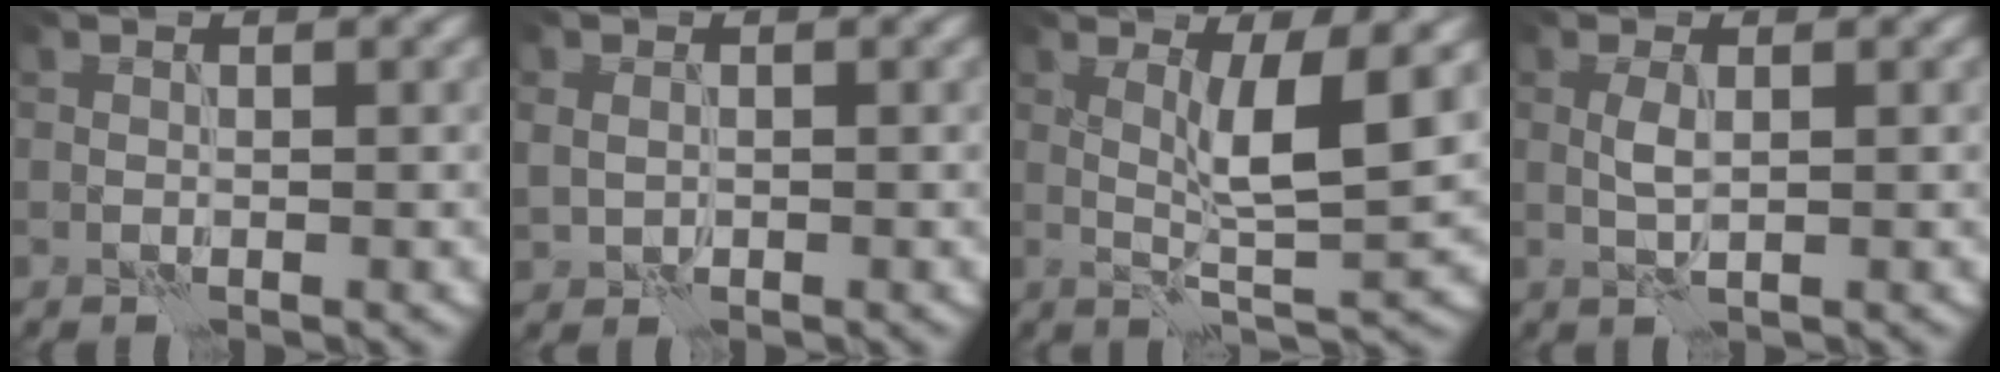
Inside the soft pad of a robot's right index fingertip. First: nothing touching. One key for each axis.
{"total": 1.6, "fx": 0.1, "fy": 1.4, "fz": 0.8, "tx": -0.014, "ty": -0.001, "tz": 0.005}
{"total": 5.5, "fx": 1.0, "fy": 0.7, "fz": 5.4, "tx": -0.099, "ty": -0.007, "tz": 0.023}
{"total": 1.5, "fx": 0.1, "fy": 0.4, "fz": 1.5, "tx": -0.034, "ty": 0.003, "tz": 0.003}